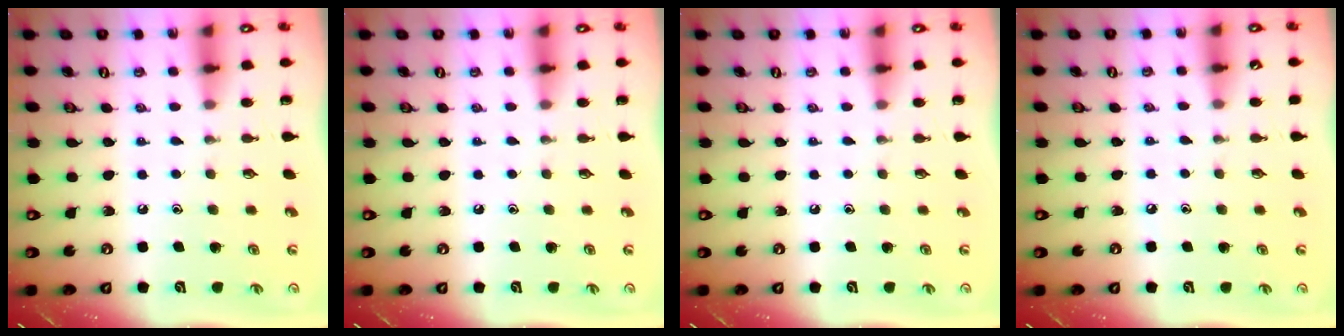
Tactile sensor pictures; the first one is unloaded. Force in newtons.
{"total": 0.0}
{"total": 0.0}
{"total": 2.3, "press": 2.3, "slide": 0.4}